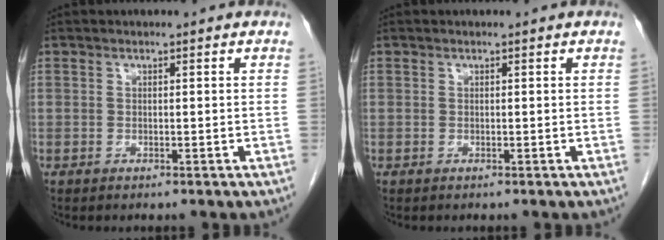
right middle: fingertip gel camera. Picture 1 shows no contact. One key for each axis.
{"total": 0.0}